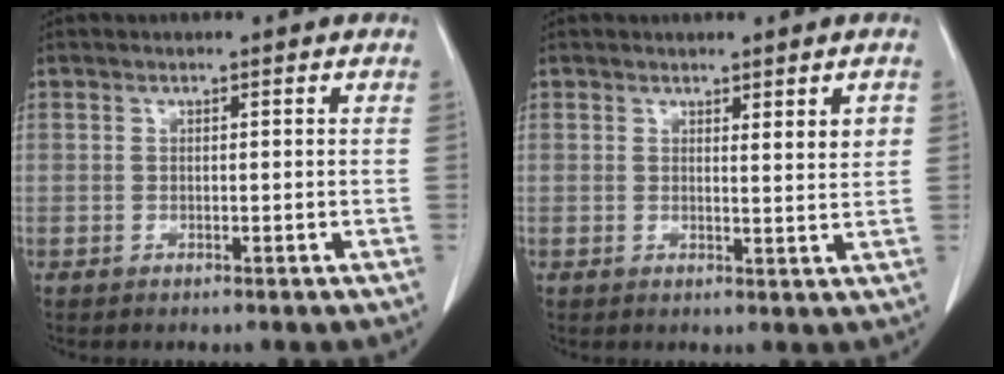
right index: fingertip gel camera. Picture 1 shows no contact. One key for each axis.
{"total": 2.9, "fx": 1.3, "fy": 0.2, "fz": 2.6, "tx": -0.034, "ty": -0.010, "tz": 0.019}